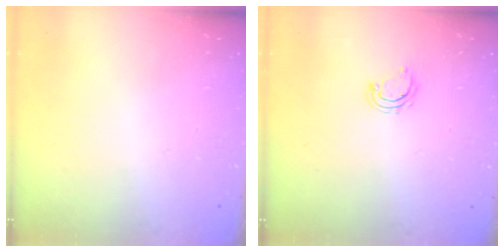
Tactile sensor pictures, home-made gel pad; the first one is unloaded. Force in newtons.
{"total": 4.1, "press": 4.1, "slide": 0.3}